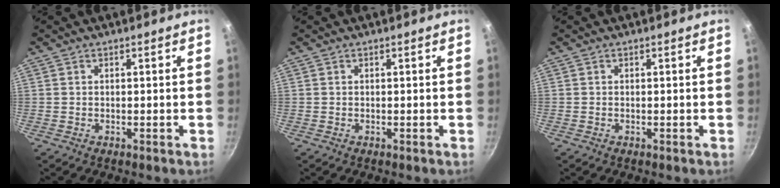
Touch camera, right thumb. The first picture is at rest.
{"total": 0.0}
{"total": 0.0}